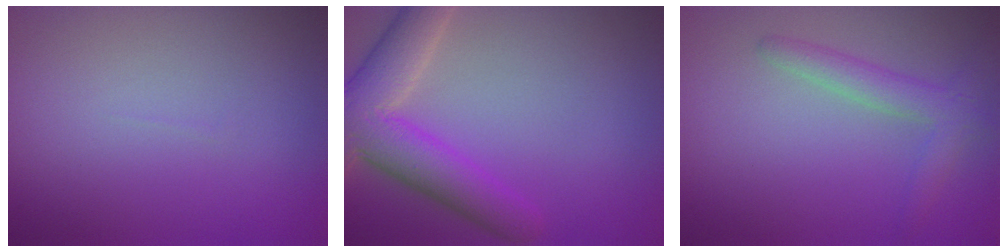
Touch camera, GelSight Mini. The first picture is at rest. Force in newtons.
{"total": 6.8, "press": 6.8, "slide": 0.3}
{"total": 2.6, "press": 2.5, "slide": 0.1}